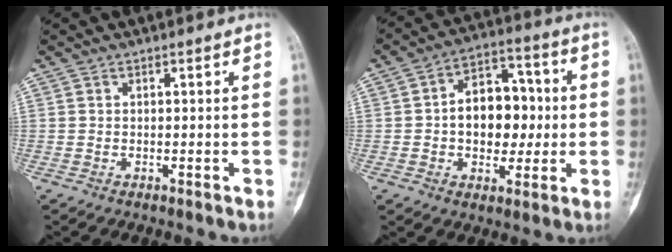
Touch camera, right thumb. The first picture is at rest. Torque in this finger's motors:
{"motor_torque": [1.50, 1.72, 0.70, -0.55, 0.02]}